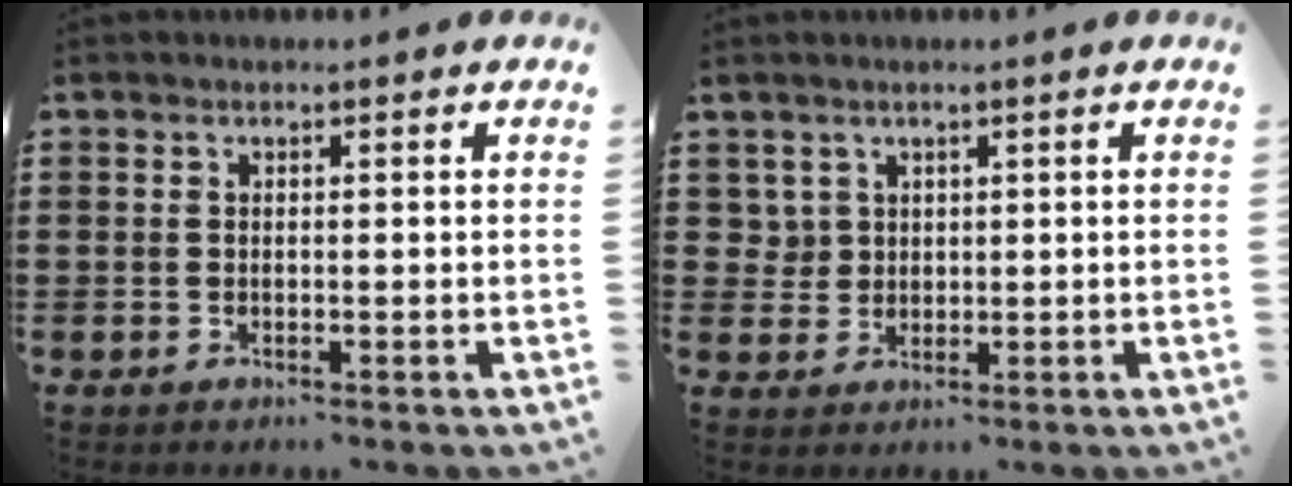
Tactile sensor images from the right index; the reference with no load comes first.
{"total": 2.4, "force": [1.1, 2.1, 0.2], "torque": [-0.016, 0.008, 0.020]}